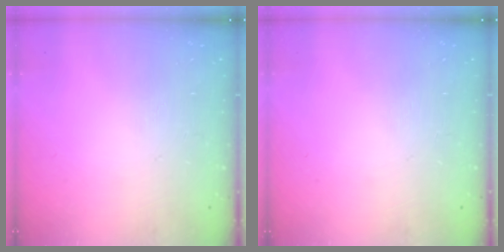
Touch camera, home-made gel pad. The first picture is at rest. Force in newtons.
{"total": 0.0}